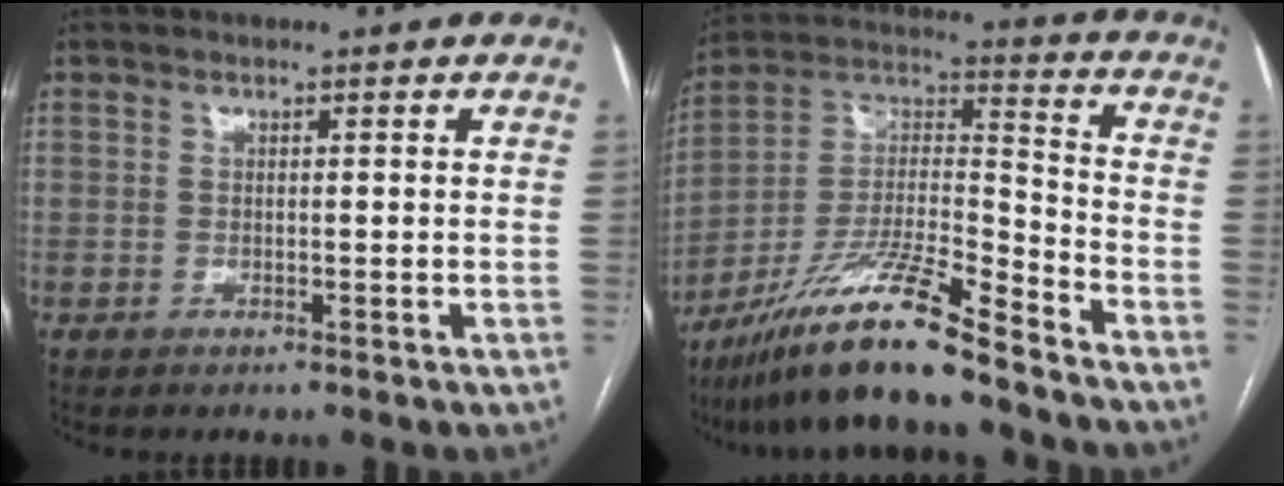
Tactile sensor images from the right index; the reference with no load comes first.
{"total": 17.0, "force": [-13.0, 0.8, 10.9], "torque": [-0.209, -0.005, -0.233]}